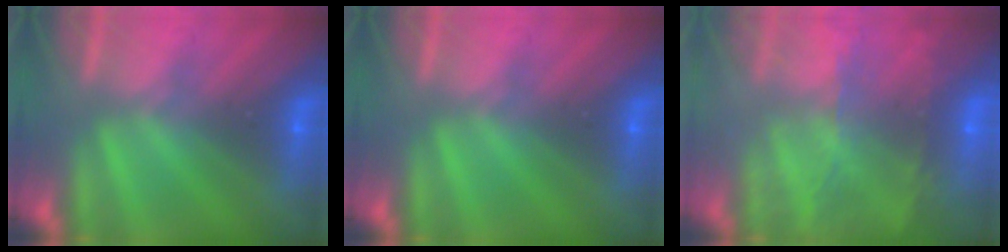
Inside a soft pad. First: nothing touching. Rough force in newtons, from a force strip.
{"total": 0.0}
{"total": 6.9}